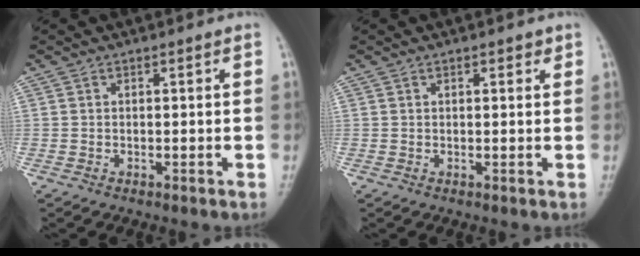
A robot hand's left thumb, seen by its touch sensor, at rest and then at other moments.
{"total": 0.9, "force": [0.5, 0.3, 0.7], "torque": [-0.005, 0.002, 0.005]}